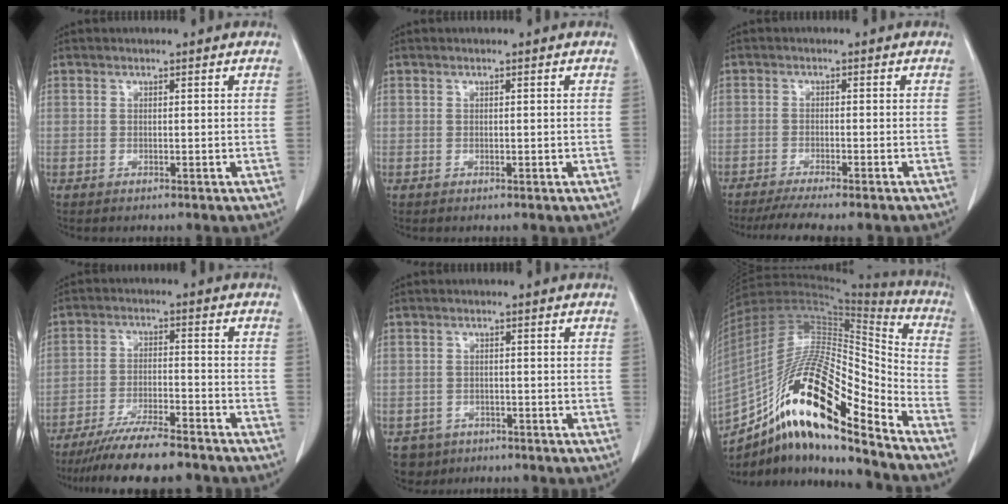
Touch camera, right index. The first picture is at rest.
{"total": 0.0}
{"total": 8.0, "force": [-6.8, 0.6, 4.2], "torque": [-0.054, -0.011, -0.103]}
{"total": 11.9, "force": [-10.3, 1.3, 5.7], "torque": [-0.087, -0.021, -0.166]}
{"total": 3.8, "force": [-2.2, 3.1, -0.1], "torque": [0.002, 0.008, -0.034]}
{"total": 25.5, "force": [-14.7, 5.4, 20.1], "torque": [-0.373, -0.004, -0.258]}